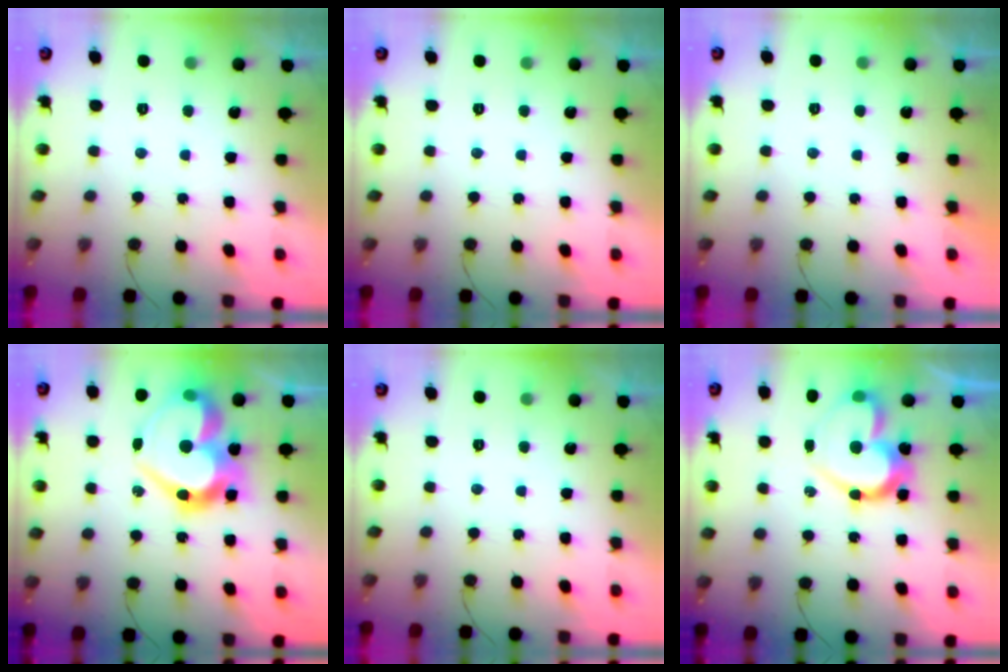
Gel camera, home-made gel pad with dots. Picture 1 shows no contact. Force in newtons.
{"total": 0.0}
{"total": 1.6, "press": 1.6, "slide": 0.1}
{"total": 21.6, "press": 21.5, "slide": 2.4}
{"total": 0.0}
{"total": 17.1, "press": 17.0, "slide": 1.4}